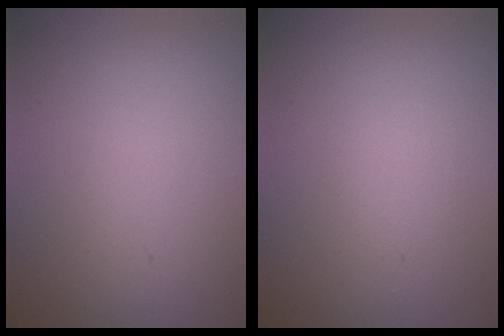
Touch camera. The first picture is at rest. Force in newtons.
{"total": 0.6, "press": 0.6, "slide": 0.0}